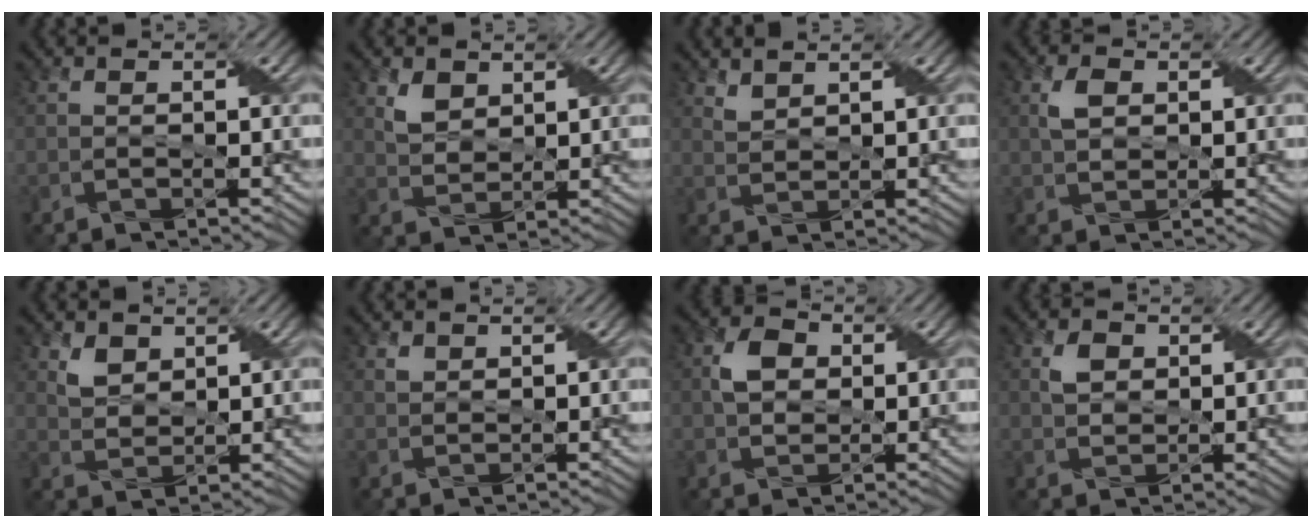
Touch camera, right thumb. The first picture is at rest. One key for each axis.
{"total": 3.4, "fx": 1.9, "fy": 2.2, "fz": 1.7, "tx": -0.044, "ty": -0.004, "tz": 0.040}
{"total": 2.0, "fx": 1.7, "fy": 0.7, "fz": 0.7, "tx": -0.022, "ty": 0.000, "tz": 0.041}
{"total": 2.9, "fx": 0.9, "fy": 1.9, "fz": 1.9, "tx": -0.045, "ty": 0.005, "tz": 0.017}
{"total": 3.2, "fx": 1.9, "fy": 2.1, "fz": 1.5, "tx": -0.040, "ty": -0.004, "tz": 0.040}
{"total": 1.1, "fx": 0.9, "fy": 0.7, "fz": 0.2, "tx": -0.010, "ty": 0.000, "tz": 0.020}
{"total": 3.9, "fx": 0.7, "fy": 3.1, "fz": 2.3, "tx": -0.051, "ty": 0.007, "tz": 0.008}
{"total": 2.8, "fx": 1.0, "fy": 2.1, "fz": 1.6, "tx": -0.038, "ty": 0.003, "tz": 0.018}